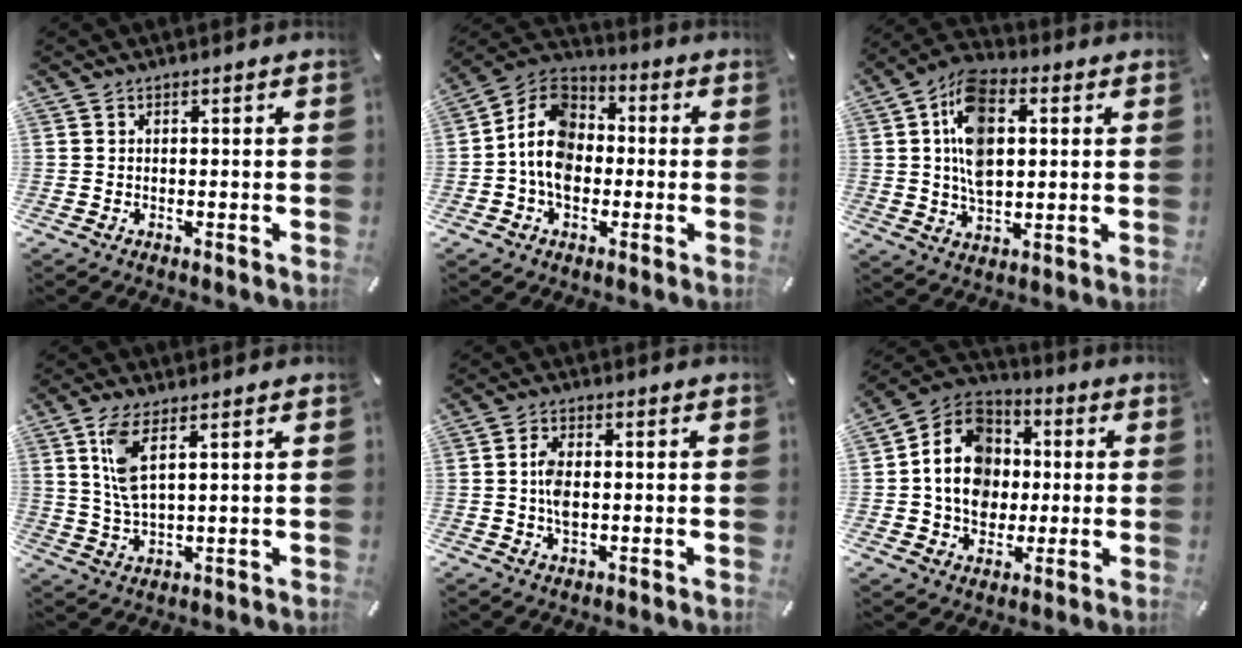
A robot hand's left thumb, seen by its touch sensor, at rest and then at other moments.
{"total": 11.5, "force": [-2.3, 9.1, 6.7], "torque": [-0.156, 0.024, -0.046]}
{"total": 13.8, "force": [2.8, 8.8, 10.3], "torque": [-0.200, 0.006, 0.048]}
{"total": 7.6, "force": [3.2, 2.8, 6.2], "torque": [-0.138, 0.000, 0.057]}
{"total": 5.0, "force": [-0.2, 2.9, 4.1], "torque": [-0.091, 0.002, -0.007]}
{"total": 14.1, "force": [-0.4, 12.4, 6.6], "torque": [-0.141, 0.013, -0.007]}